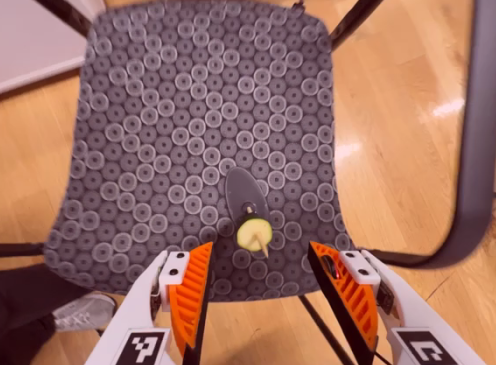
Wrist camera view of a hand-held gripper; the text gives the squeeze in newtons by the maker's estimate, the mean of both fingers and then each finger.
{"total": 0.0}